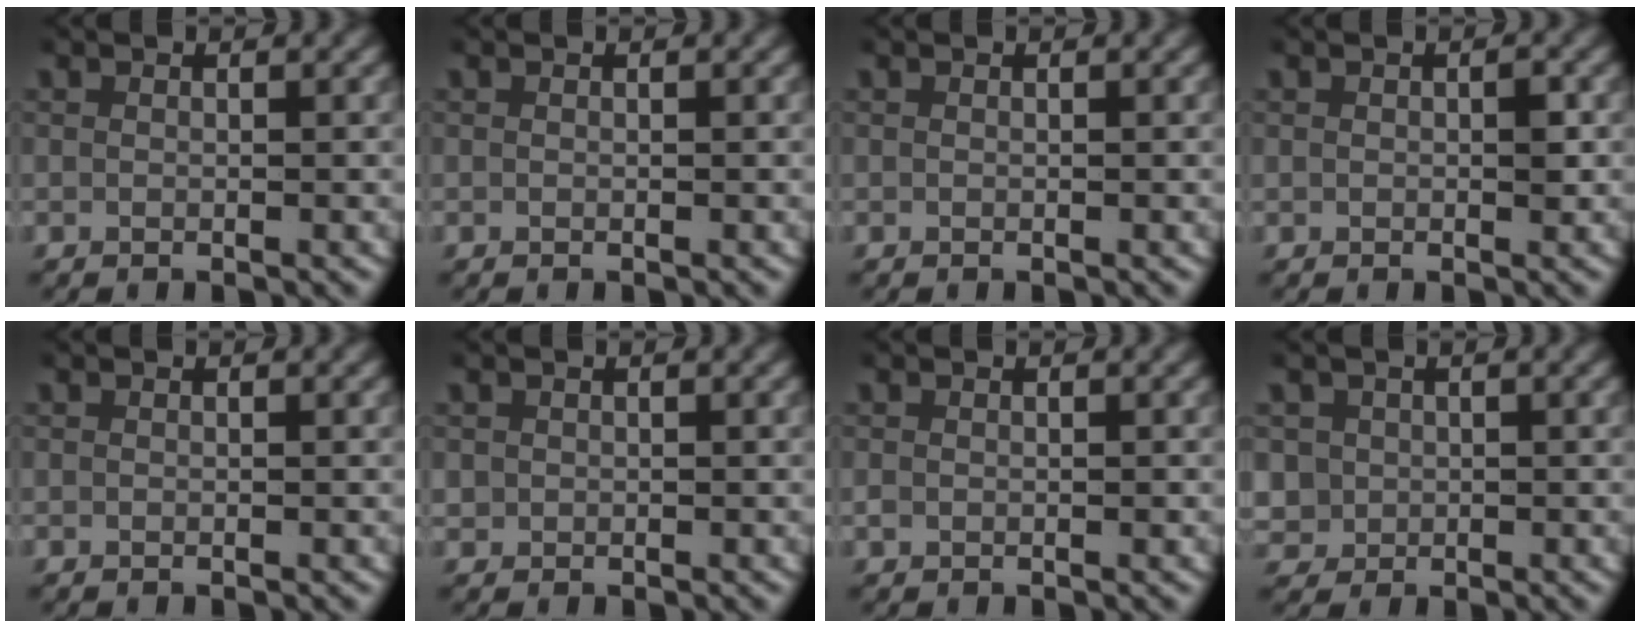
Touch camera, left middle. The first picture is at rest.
{"total": 0.0}
{"total": 0.0}
{"total": 1.1, "force": [0.0, 0.6, 0.9], "torque": [-0.011, 0.000, 0.000]}
{"total": 0.0}
{"total": 1.2, "force": [0.1, 1.2, 0.3], "torque": [-0.013, -0.003, 0.003]}
{"total": 0.7, "force": [-0.2, 0.6, 0.3], "torque": [-0.007, 0.000, -0.004]}
{"total": 5.6, "force": [0.1, 5.3, 1.8], "torque": [-0.063, -0.020, 0.007]}